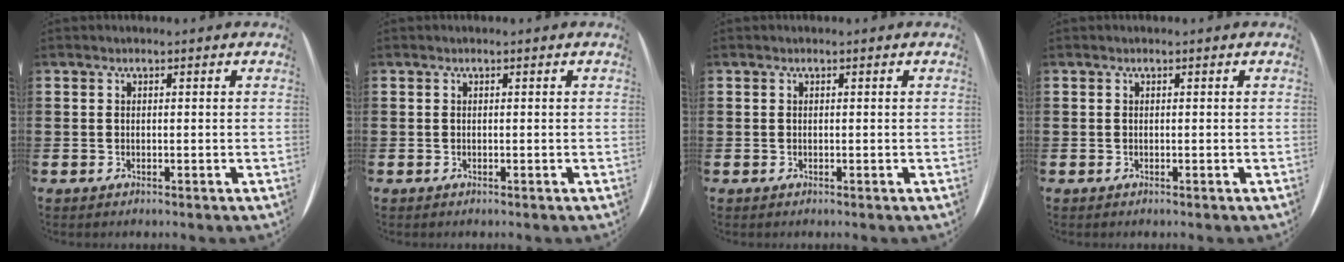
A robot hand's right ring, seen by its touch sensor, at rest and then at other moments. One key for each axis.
{"total": 0.0}
{"total": 0.0}
{"total": 0.0}